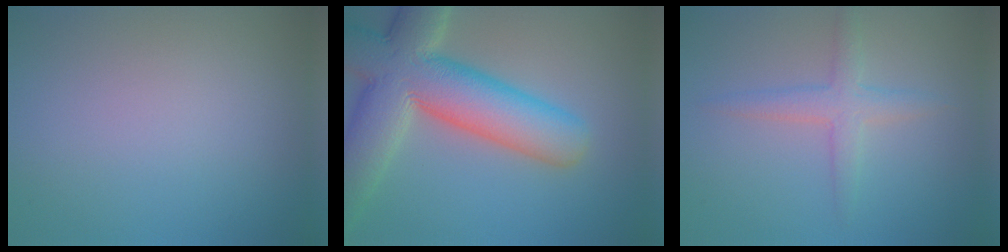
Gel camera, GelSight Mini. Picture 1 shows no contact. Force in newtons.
{"total": 12.1, "press": 12.0, "slide": 1.2}
{"total": 2.7, "press": 2.7, "slide": 0.1}